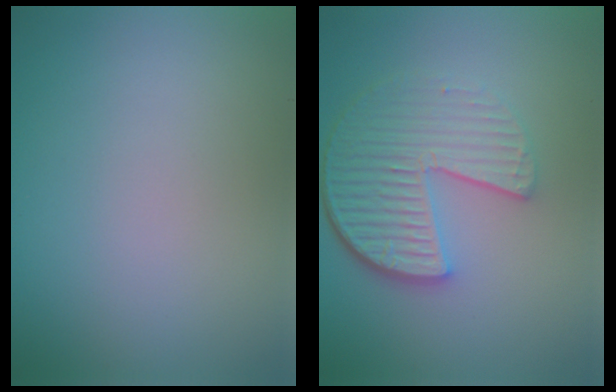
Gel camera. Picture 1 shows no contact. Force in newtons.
{"total": 6.2, "press": 4.4, "slide": 4.3}